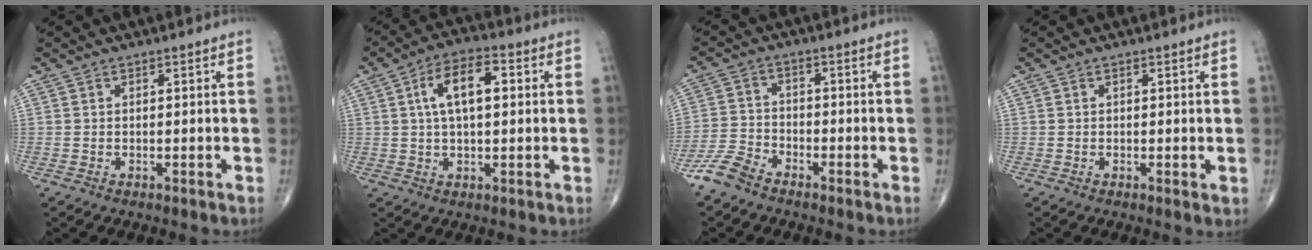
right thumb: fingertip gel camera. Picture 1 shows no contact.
{"total": 9.6, "force": [2.0, 4.5, 8.3], "torque": [-0.140, 0.017, 0.029]}
{"total": 5.6, "force": [-4.7, 2.3, 2.1], "torque": [-0.049, 0.009, -0.102]}
{"total": 1.1, "force": [0.0, 0.3, 1.1], "torque": [-0.017, -0.005, -0.001]}